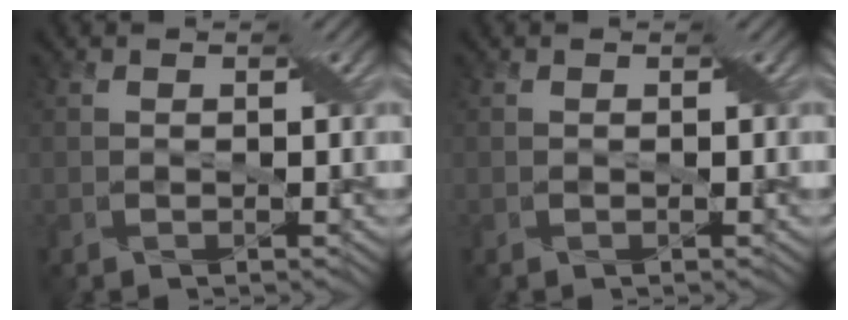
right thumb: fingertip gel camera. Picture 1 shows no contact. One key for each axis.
{"total": 0.0}